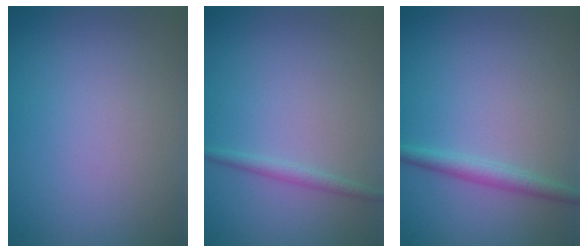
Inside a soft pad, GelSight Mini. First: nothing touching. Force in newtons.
{"total": 1.1, "press": 1.1, "slide": 0.0}
{"total": 1.9, "press": 1.9, "slide": 0.1}